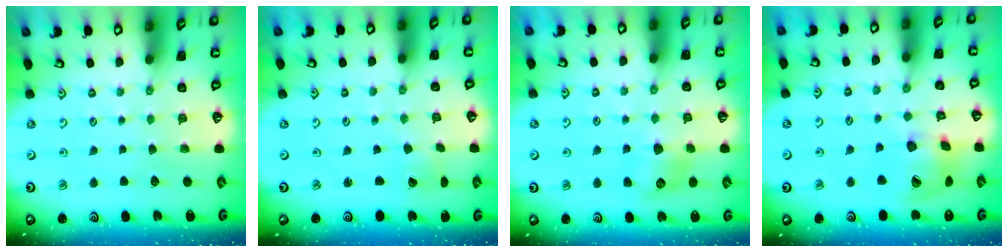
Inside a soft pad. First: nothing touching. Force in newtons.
{"total": 1.5, "press": 1.5, "slide": 0.1}
{"total": 8.0, "press": 8.0, "slide": 0.4}
{"total": 16.6, "press": 16.4, "slide": 2.8}